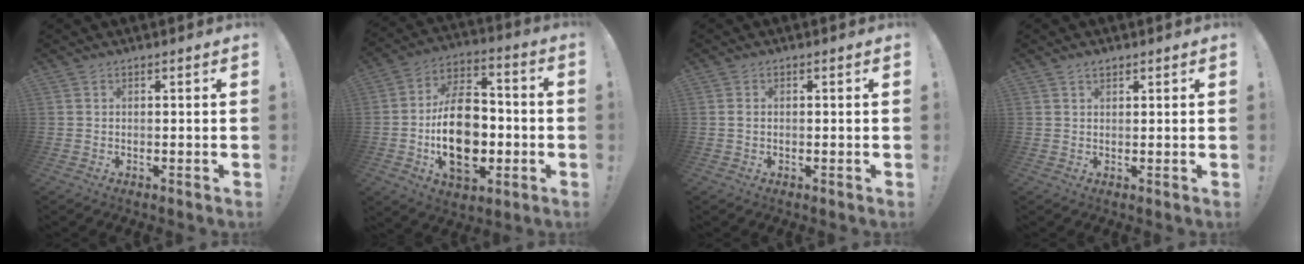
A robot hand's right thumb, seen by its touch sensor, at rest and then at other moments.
{"total": 21.0, "force": [-3.7, 13.4, 15.8], "torque": [-0.266, 0.015, -0.055]}
{"total": 1.1, "force": [0.0, 0.7, 0.9], "torque": [-0.018, 0.004, 0.000]}
{"total": 1.5, "force": [1.1, 0.7, 0.7], "torque": [-0.012, -0.001, 0.020]}